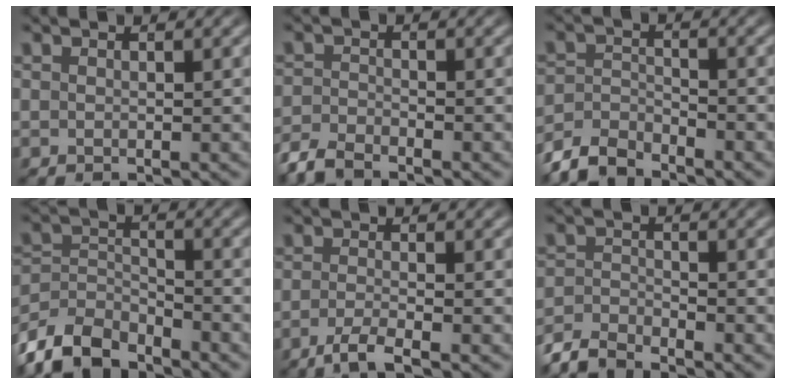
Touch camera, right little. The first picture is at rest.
{"total": 2.7, "force": [-2.6, 0.6, 0.5], "torque": [-0.012, -0.009, -0.047]}
{"total": 4.4, "force": [-3.7, 1.9, 1.4], "torque": [-0.024, -0.009, -0.066]}
{"total": 7.5, "force": [-5.0, 4.6, 3.1], "torque": [-0.074, -0.033, -0.077]}
{"total": 2.7, "force": [-2.1, 0.2, 1.6], "torque": [-0.038, -0.011, -0.033]}
{"total": 3.4, "force": [-3.2, 0.9, 0.7], "torque": [-0.010, -0.009, -0.058]}